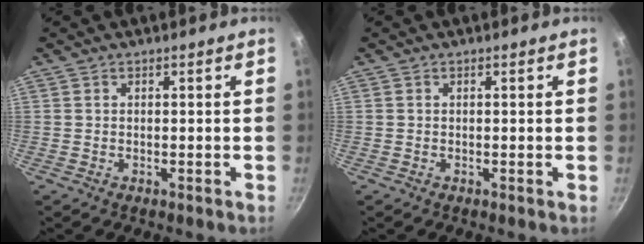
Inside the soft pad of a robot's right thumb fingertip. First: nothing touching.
{"total": 0.0}